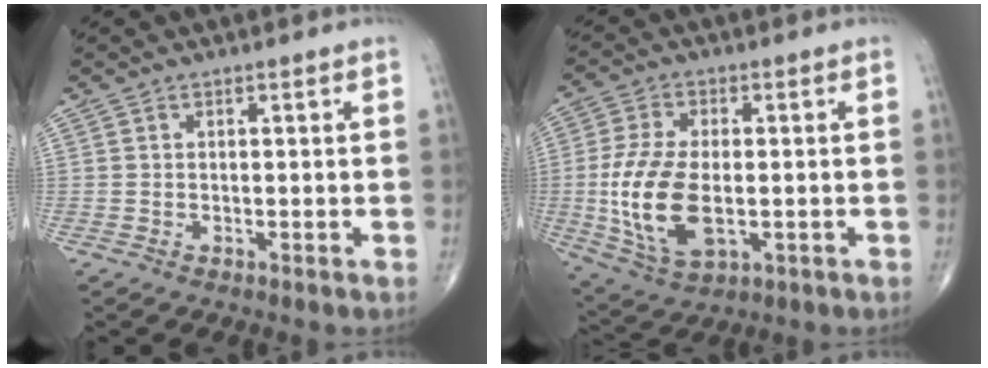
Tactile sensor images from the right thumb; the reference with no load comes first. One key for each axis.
{"total": 14.3, "fx": -1.8, "fy": 7.6, "fz": 12.0, "tx": -0.249, "ty": -0.008, "tz": -0.023}